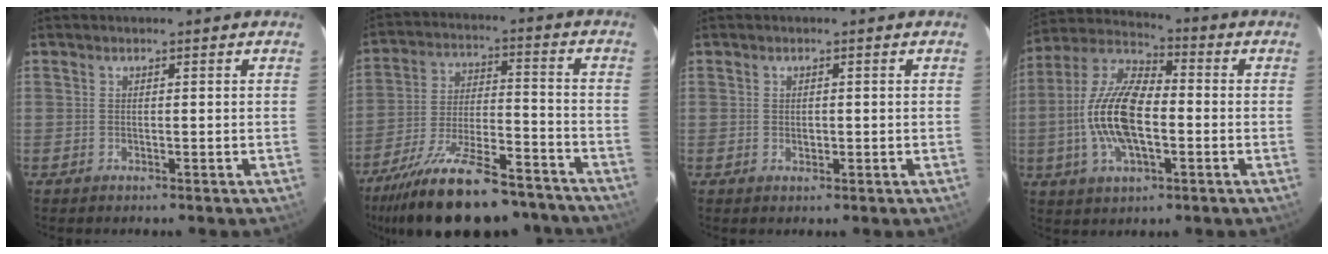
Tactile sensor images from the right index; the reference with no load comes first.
{"total": 25.4, "force": [-20.7, 7.9, 12.5], "torque": [-0.232, -0.021, -0.302]}
{"total": 1.2, "force": [-0.1, 1.0, 0.7], "torque": [-0.010, 0.001, -0.002]}
{"total": 15.5, "force": [-2.5, 6.9, 13.7], "torque": [-0.283, 0.007, -0.052]}